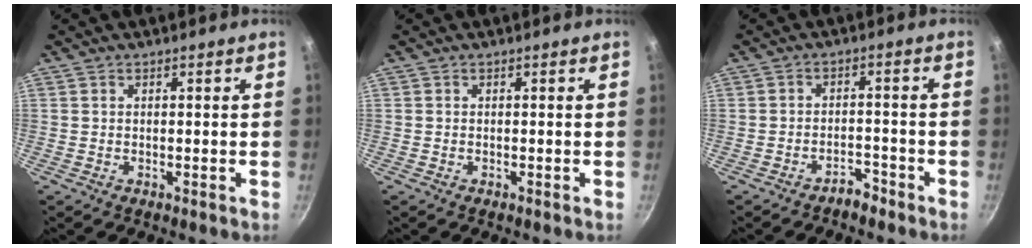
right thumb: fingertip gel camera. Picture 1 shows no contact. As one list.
[{"total": 0.0}, {"total": 3.1, "force": [-2.7, 1.2, 1.0], "torque": [0.001, 0.033, -0.039]}]